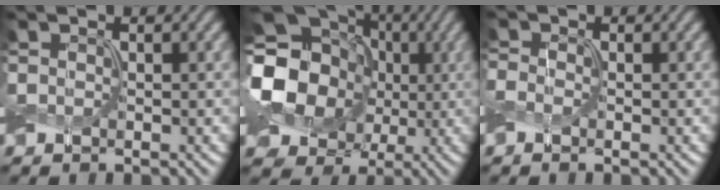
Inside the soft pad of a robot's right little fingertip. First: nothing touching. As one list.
[{"total": 15.4, "force": [0.2, 13.4, 7.6], "torque": [-0.182, 0.008, -0.030]}, {"total": 1.0, "force": [-0.7, 0.7, 0.4], "torque": [-0.008, 0.004, -0.017]}]